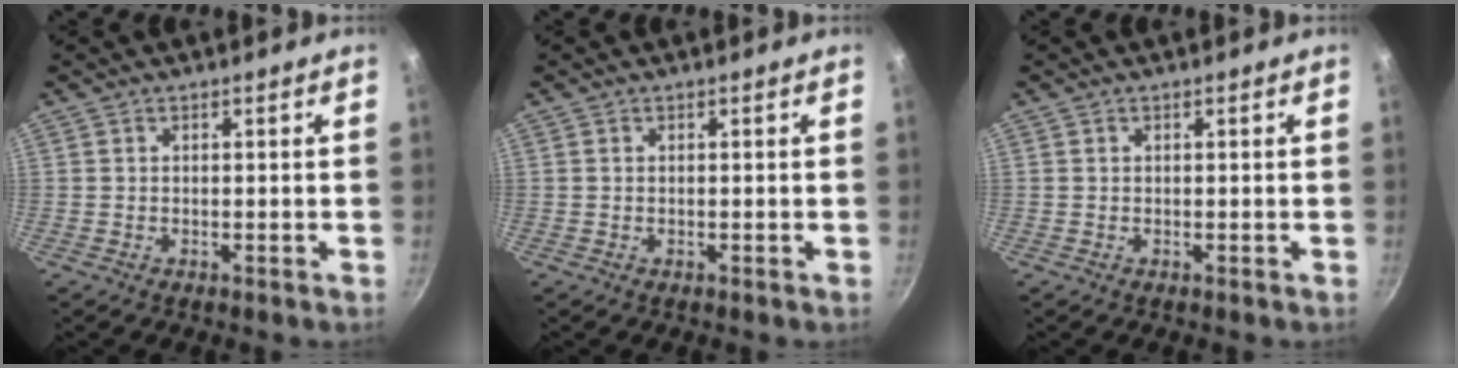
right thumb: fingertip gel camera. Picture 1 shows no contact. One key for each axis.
{"total": 0.0}
{"total": 0.0}